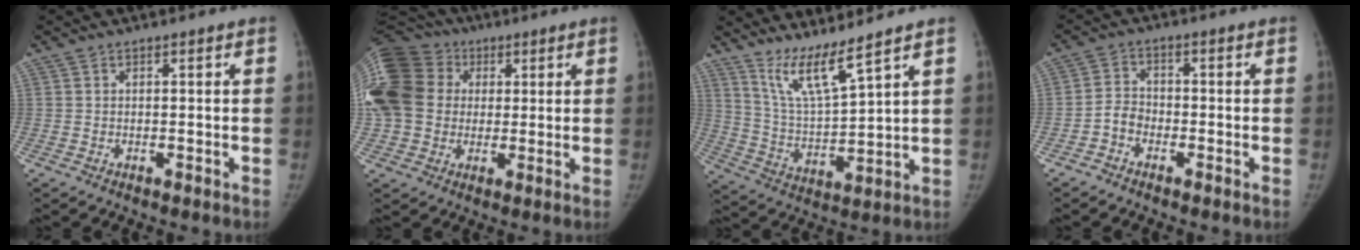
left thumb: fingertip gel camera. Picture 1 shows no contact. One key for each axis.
{"total": 22.0, "fx": 3.6, "fy": 18.4, "fz": 11.5, "tx": -0.287, "ty": 0.058, "tz": 0.069}
{"total": 9.3, "fx": 7.4, "fy": 0.4, "fz": 5.8, "tx": -0.110, "ty": -0.065, "tz": 0.155}
{"total": 3.6, "fx": -2.0, "fy": 2.7, "fz": 1.4, "tx": -0.016, "ty": 0.019, "tz": -0.046}